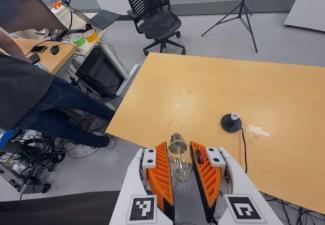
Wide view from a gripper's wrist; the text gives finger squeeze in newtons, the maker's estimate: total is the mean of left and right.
{"total": 10.3, "left": 9.7, "right": 10.8}